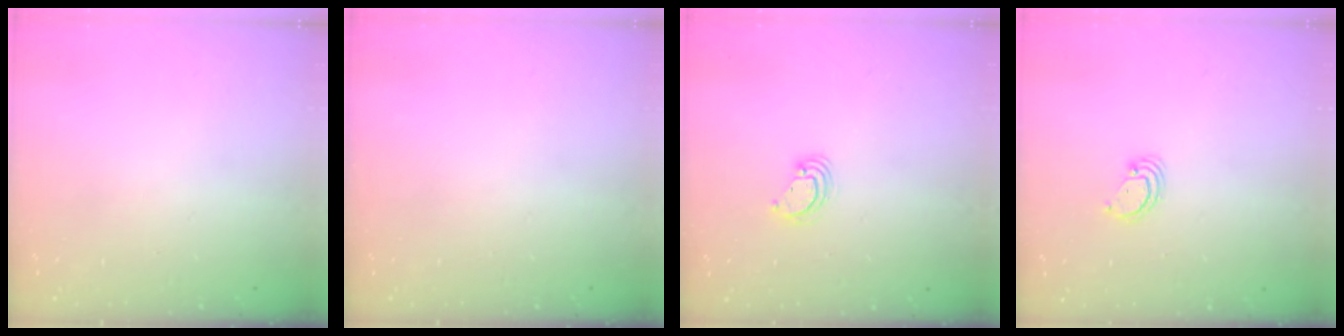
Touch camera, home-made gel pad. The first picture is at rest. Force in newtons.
{"total": 0.0}
{"total": 3.7, "press": 3.7, "slide": 0.3}
{"total": 2.4, "press": 2.4, "slide": 0.2}